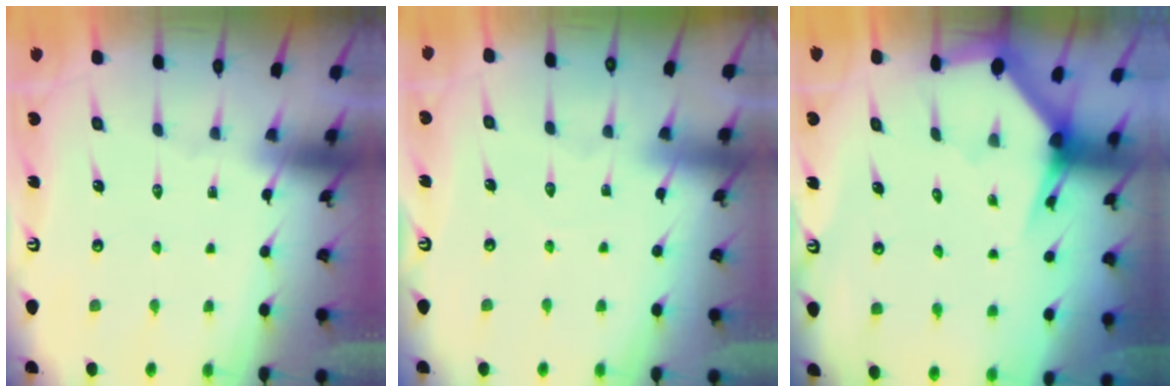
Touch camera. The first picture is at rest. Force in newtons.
{"total": 3.0, "press": 3.0, "slide": 0.3}
{"total": 3.1, "press": 3.1, "slide": 0.5}